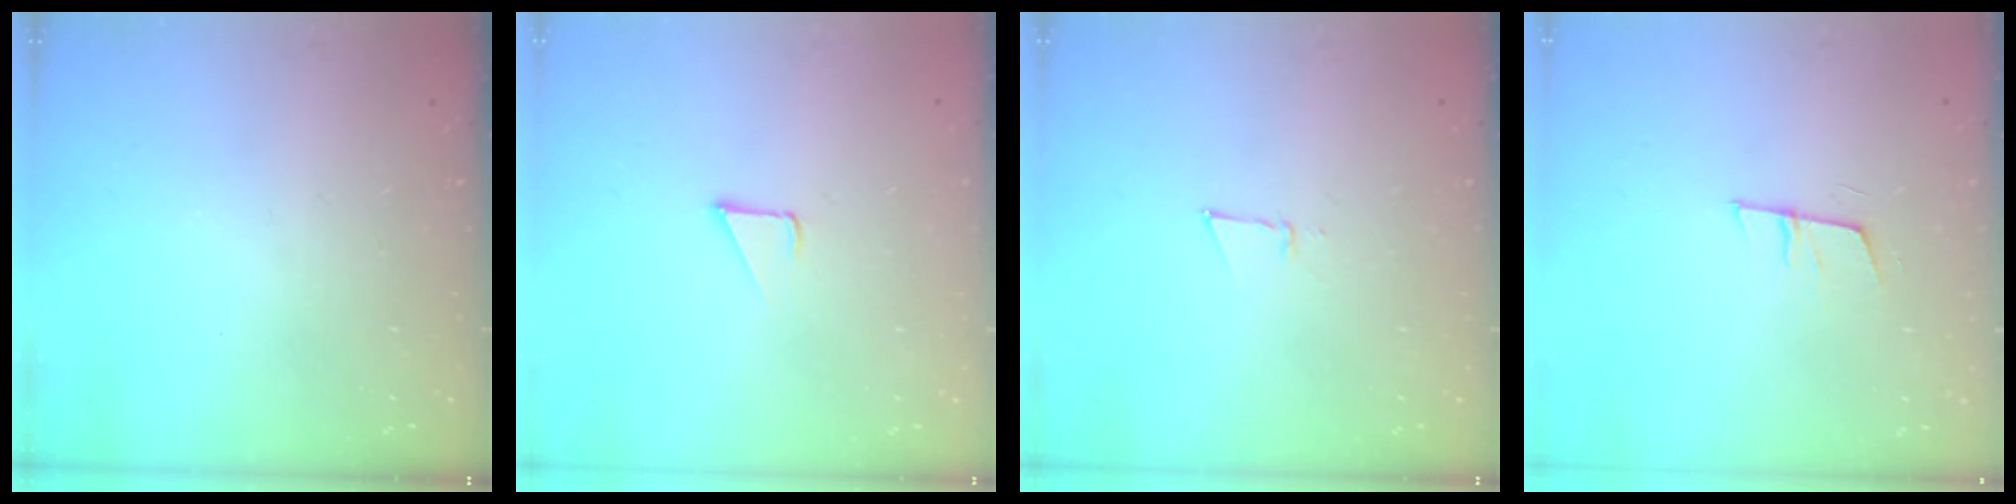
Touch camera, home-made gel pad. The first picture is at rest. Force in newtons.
{"total": 2.8, "press": 2.8, "slide": 0.2}
{"total": 3.1, "press": 3.1, "slide": 0.7}
{"total": 6.2, "press": 5.6, "slide": 2.7}